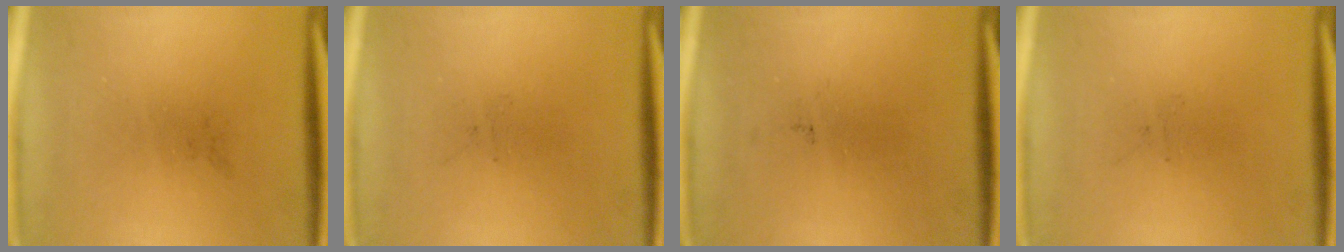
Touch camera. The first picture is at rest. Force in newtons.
{"total": 0.0}
{"total": 0.0}
{"total": 0.0}